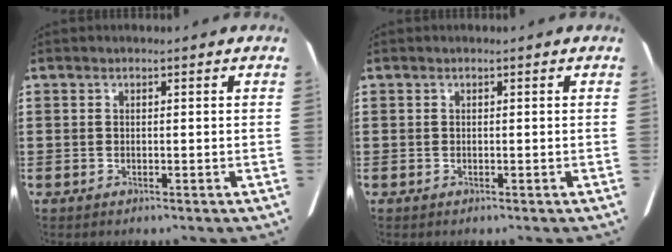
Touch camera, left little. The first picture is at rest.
{"total": 0.0}